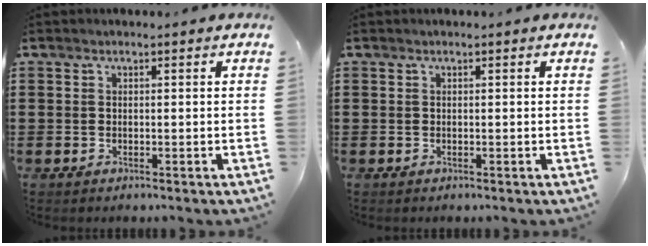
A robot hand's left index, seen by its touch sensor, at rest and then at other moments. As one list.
[{"total": 0.0}]